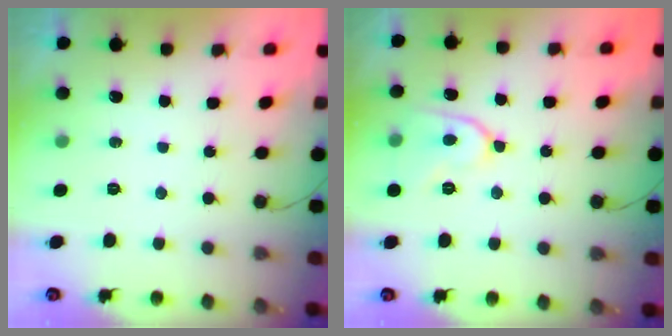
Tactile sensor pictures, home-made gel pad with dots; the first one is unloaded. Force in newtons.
{"total": 9.5, "press": 9.4, "slide": 1.1}